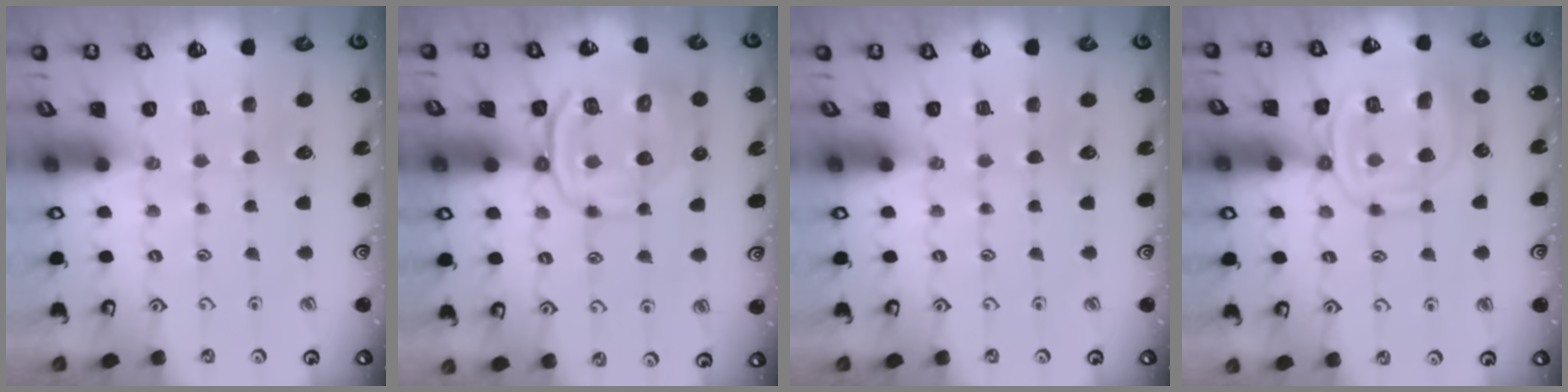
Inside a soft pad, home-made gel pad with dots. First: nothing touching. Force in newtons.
{"total": 12.1, "press": 12.0, "slide": 1.6}
{"total": 0.0}
{"total": 13.7, "press": 13.7, "slide": 1.3}